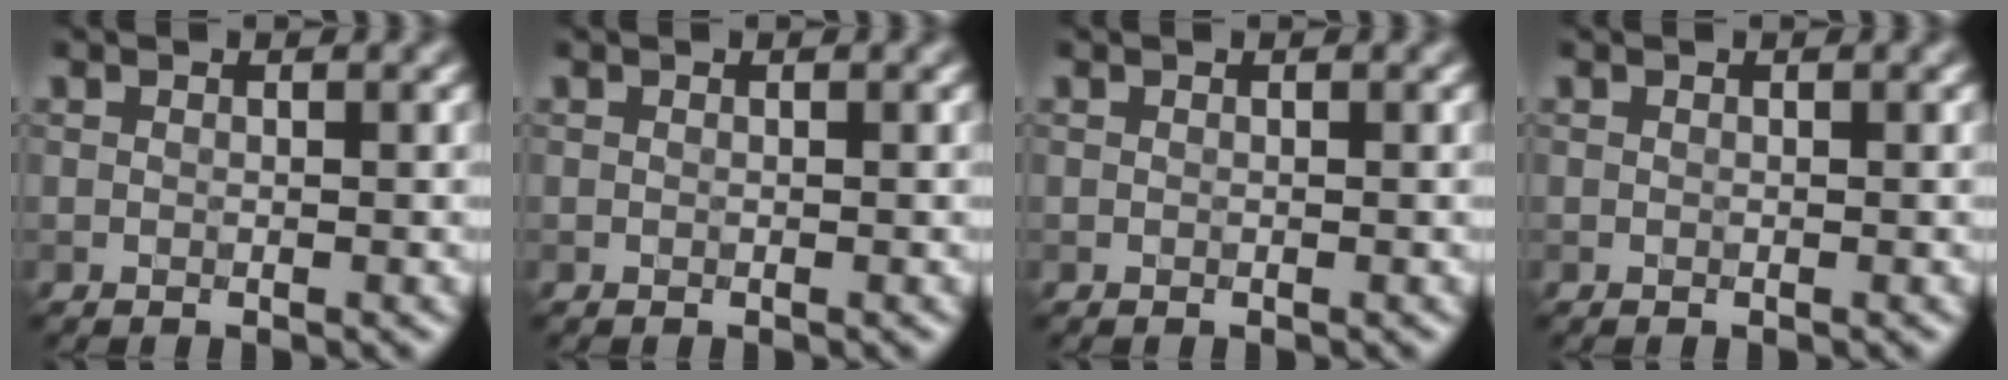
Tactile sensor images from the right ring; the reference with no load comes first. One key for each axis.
{"total": 0.0}
{"total": 0.0}
{"total": 0.0}